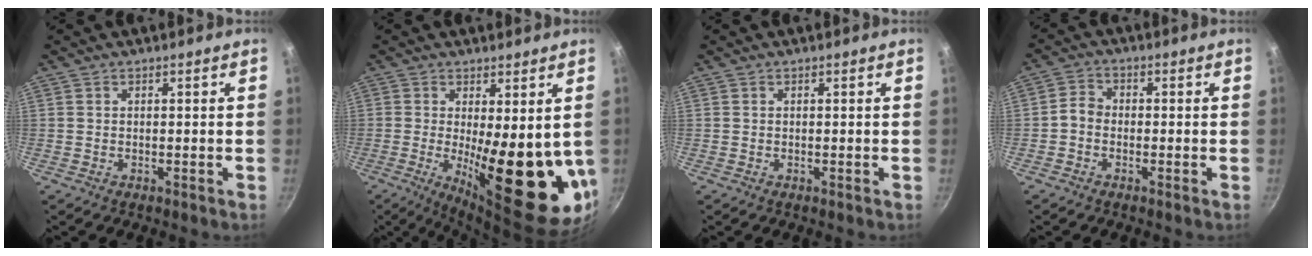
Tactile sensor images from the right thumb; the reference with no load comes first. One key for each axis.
{"total": 17.9, "fx": -0.8, "fy": 6.1, "fz": 16.8, "tx": -0.211, "ty": -0.039, "tz": 0.004}
{"total": 0.0}
{"total": 3.0, "fx": -1.1, "fy": 2.3, "fz": 1.5, "tx": -0.027, "ty": 0.019, "tz": -0.032}